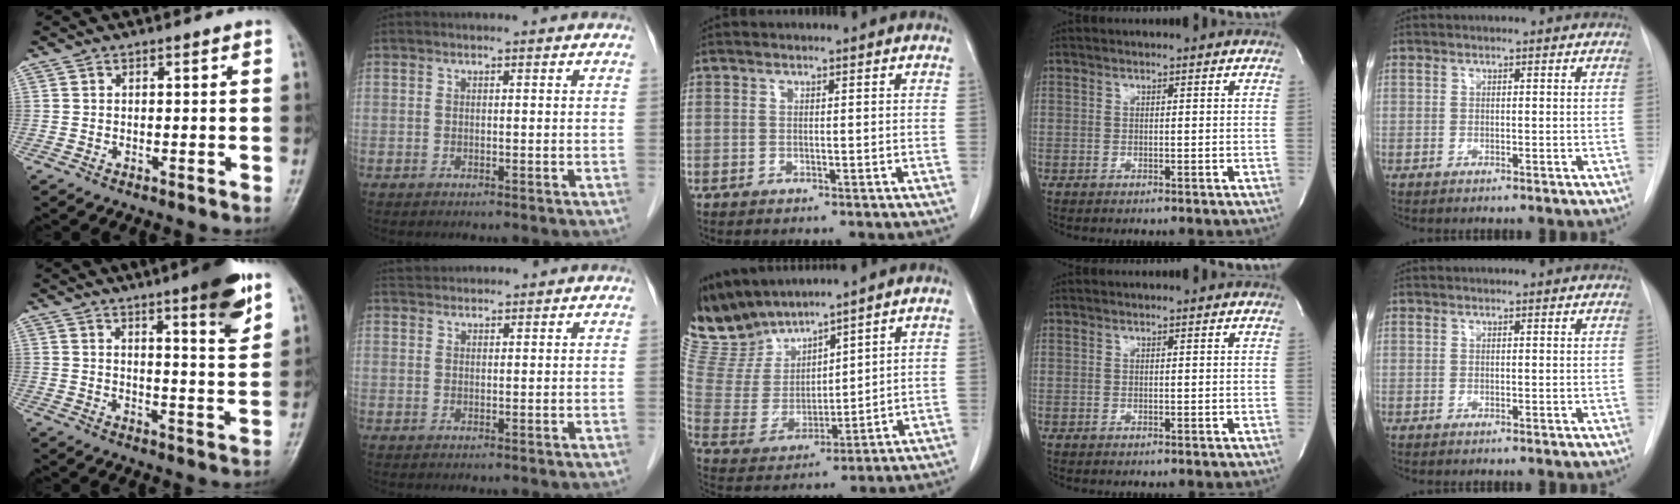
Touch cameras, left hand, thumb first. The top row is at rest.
{"thumb": {"total": 10.5, "force": [6.2, 1.5, 8.3], "torque": [-0.101, -0.035, 0.081]}, "index": {"total": 3.0, "force": [3.0, 0.6, 0.2], "torque": [-0.006, 0.031, 0.054]}, "middle": {"total": 10.5, "force": [10.2, 2.0, 1.3], "torque": [-0.051, 0.005, 0.231]}}